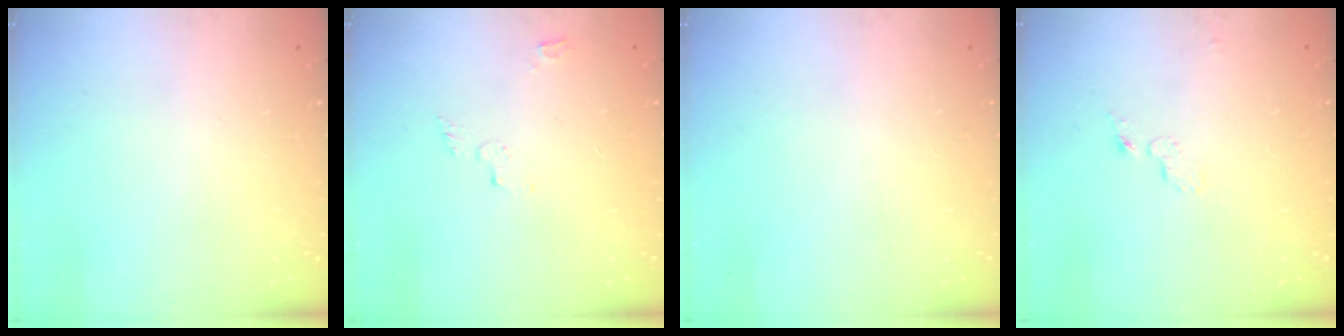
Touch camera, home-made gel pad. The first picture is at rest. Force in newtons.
{"total": 3.5, "press": 3.5, "slide": 0.3}
{"total": 0.0}
{"total": 4.0, "press": 4.0, "slide": 0.4}